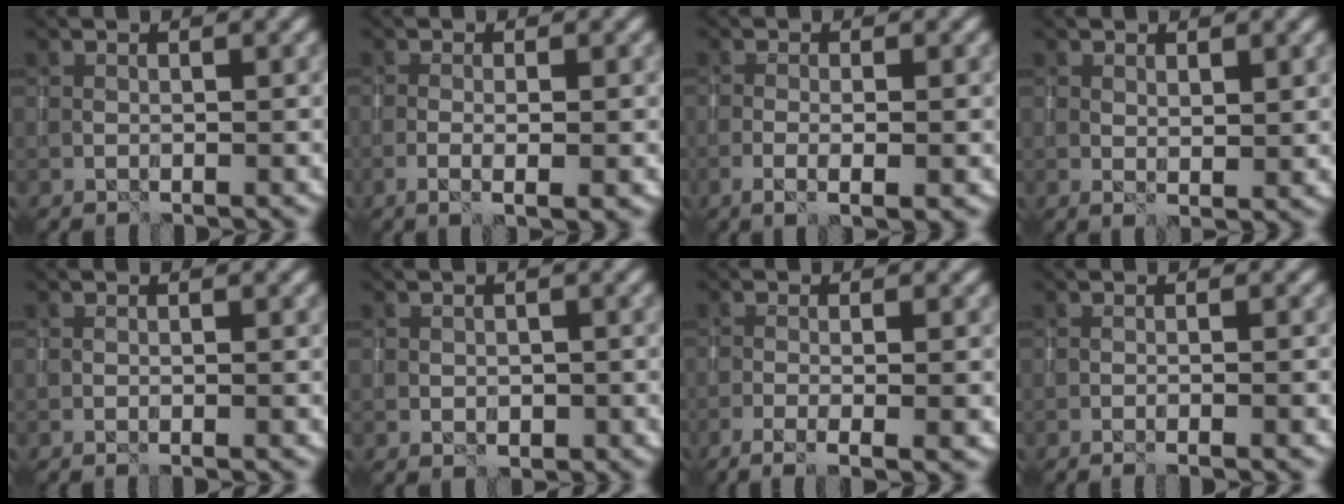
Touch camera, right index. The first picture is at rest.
{"total": 2.7, "force": [-0.7, 0.7, 2.5], "torque": [-0.042, -0.003, -0.015]}
{"total": 3.1, "force": [-0.9, 0.8, 2.8], "torque": [-0.048, -0.003, -0.019]}
{"total": 1.5, "force": [0.6, 0.6, 1.2], "torque": [-0.020, -0.006, 0.015]}
{"total": 0.7, "force": [-0.2, 0.1, 0.7], "torque": [-0.009, -0.003, -0.005]}
{"total": 1.4, "force": [-0.3, 1.1, 0.9], "torque": [-0.014, -0.005, -0.002]}
{"total": 4.9, "force": [-1.6, 1.5, 4.4], "torque": [-0.062, -0.004, -0.029]}
{"total": 2.5, "force": [-0.9, 0.8, 2.2], "torque": [-0.019, 0.009, -0.019]}